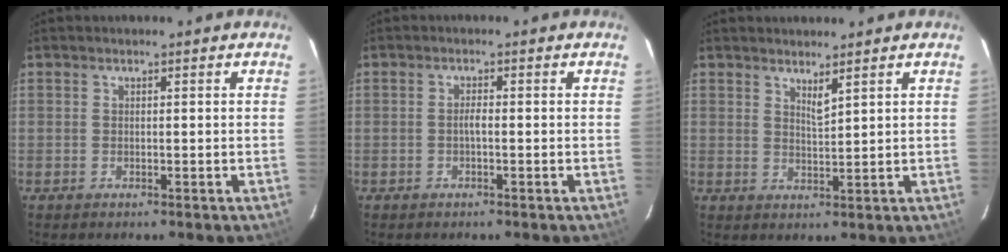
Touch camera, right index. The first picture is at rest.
{"total": 1.3, "force": [-0.4, 0.3, 1.2], "torque": [-0.023, 0.004, -0.009]}
{"total": 2.4, "force": [1.8, 0.1, 1.5], "torque": [-0.027, -0.004, 0.029]}